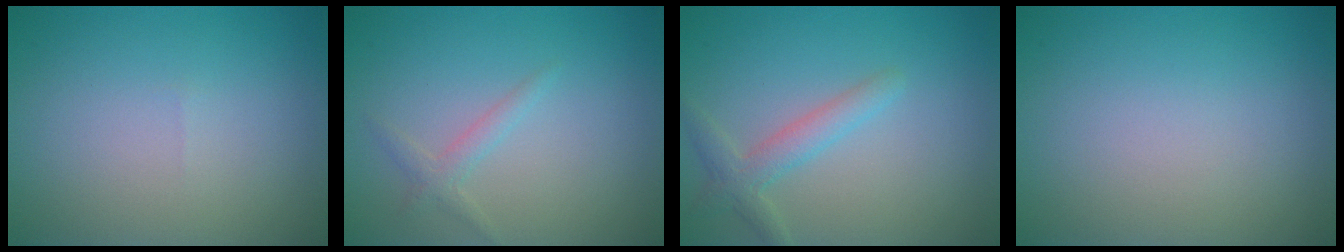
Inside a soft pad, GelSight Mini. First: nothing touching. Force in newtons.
{"total": 1.4, "press": 1.4, "slide": 0.1}
{"total": 2.5, "press": 2.5, "slide": 0.1}
{"total": 0.0}